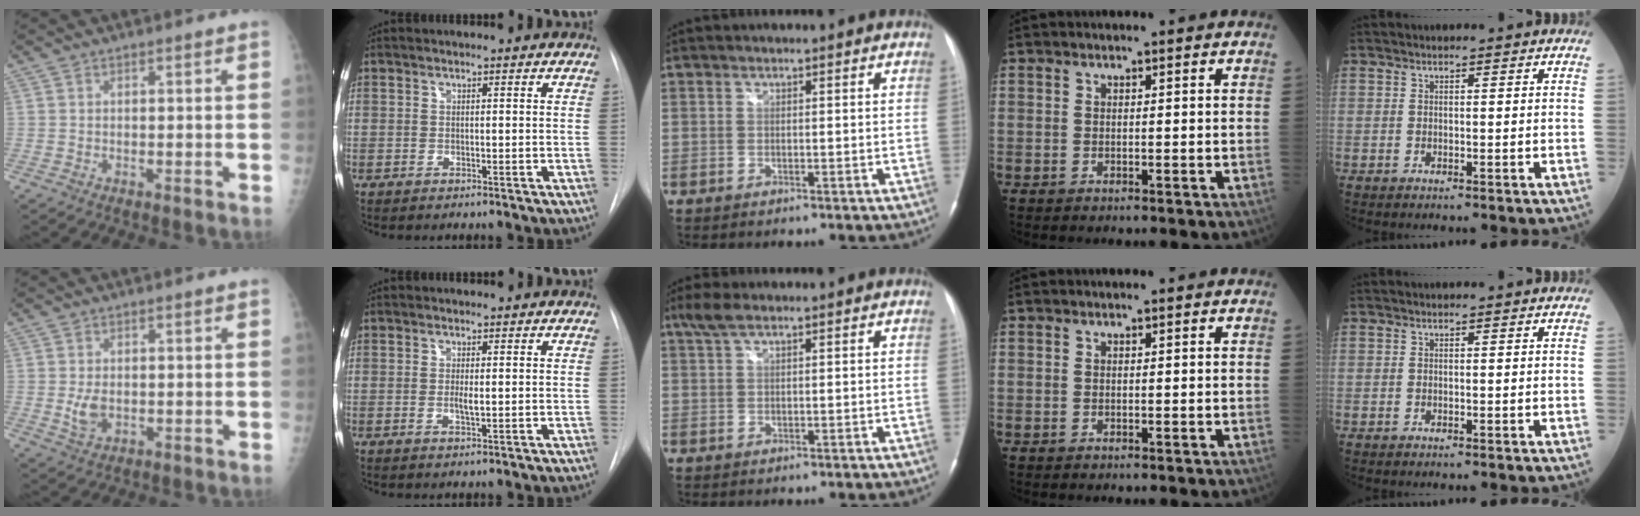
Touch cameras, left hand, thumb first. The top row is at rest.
{"thumb": {"total": 3.5, "force": [-0.2, 2.3, 2.7], "torque": [-0.051, -0.007, 0.000]}, "index": {"total": 1.4, "force": [-0.8, 0.2, 1.1], "torque": [-0.025, -0.009, -0.011]}, "middle": {"total": 3.0, "force": [2.1, 0.6, 2.0], "torque": [-0.052, 0.017, 0.047]}}